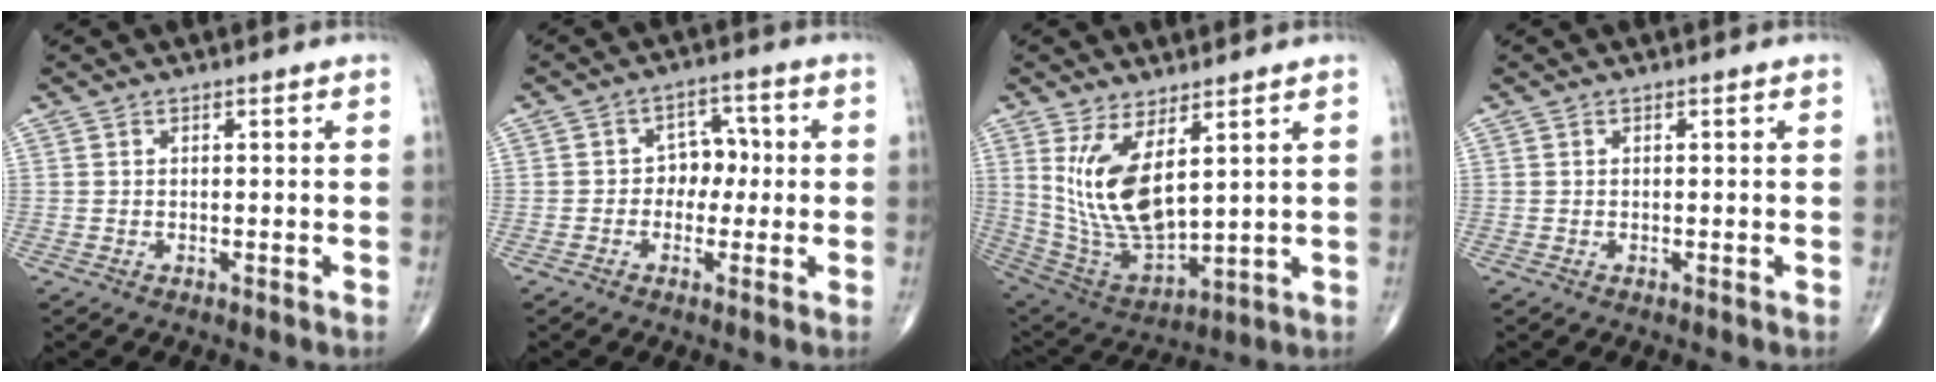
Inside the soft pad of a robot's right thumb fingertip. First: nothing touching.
{"total": 5.5, "force": [-0.4, 4.3, 3.4], "torque": [-0.012, 0.019, -0.016]}
{"total": 14.1, "force": [4.8, 6.2, 11.8], "torque": [-0.224, -0.034, 0.117]}
{"total": 0.0}